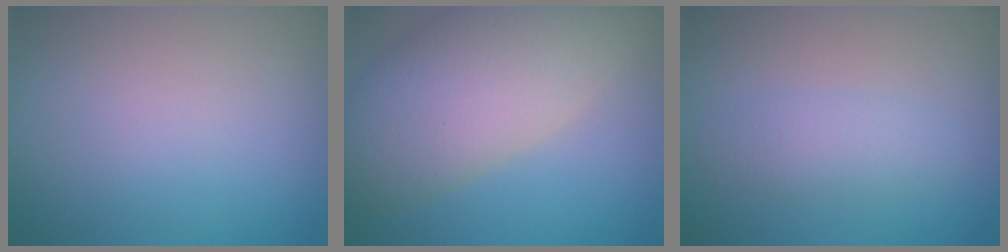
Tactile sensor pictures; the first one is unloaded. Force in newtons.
{"total": 8.7, "press": 8.6, "slide": 0.9}
{"total": 2.3, "press": 2.3, "slide": 0.1}